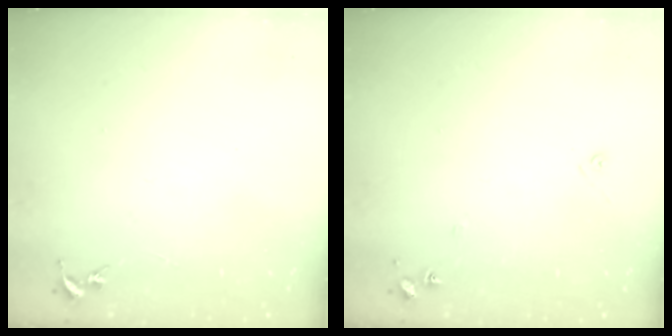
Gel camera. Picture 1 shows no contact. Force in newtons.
{"total": 6.2, "press": 6.2, "slide": 0.6}